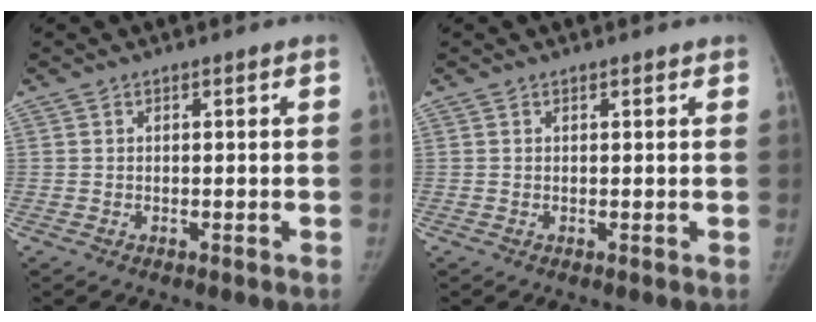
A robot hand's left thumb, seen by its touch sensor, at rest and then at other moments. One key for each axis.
{"total": 0.7, "fx": 0.6, "fy": 0.3, "fz": 0.3, "tx": -0.004, "ty": -0.002, "tz": 0.006}